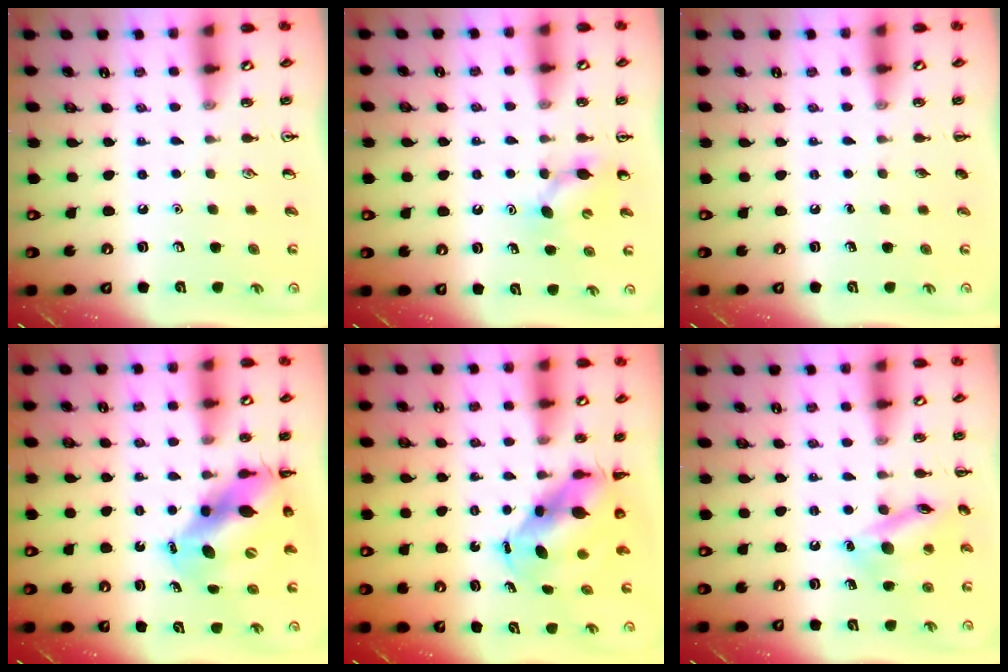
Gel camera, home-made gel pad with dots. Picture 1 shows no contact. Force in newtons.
{"total": 5.9, "press": 5.7, "slide": 1.5}
{"total": 0.0}
{"total": 10.7, "press": 10.5, "slide": 2.3}
{"total": 7.4, "press": 7.1, "slide": 1.9}
{"total": 13.9, "press": 13.8, "slide": 1.0}